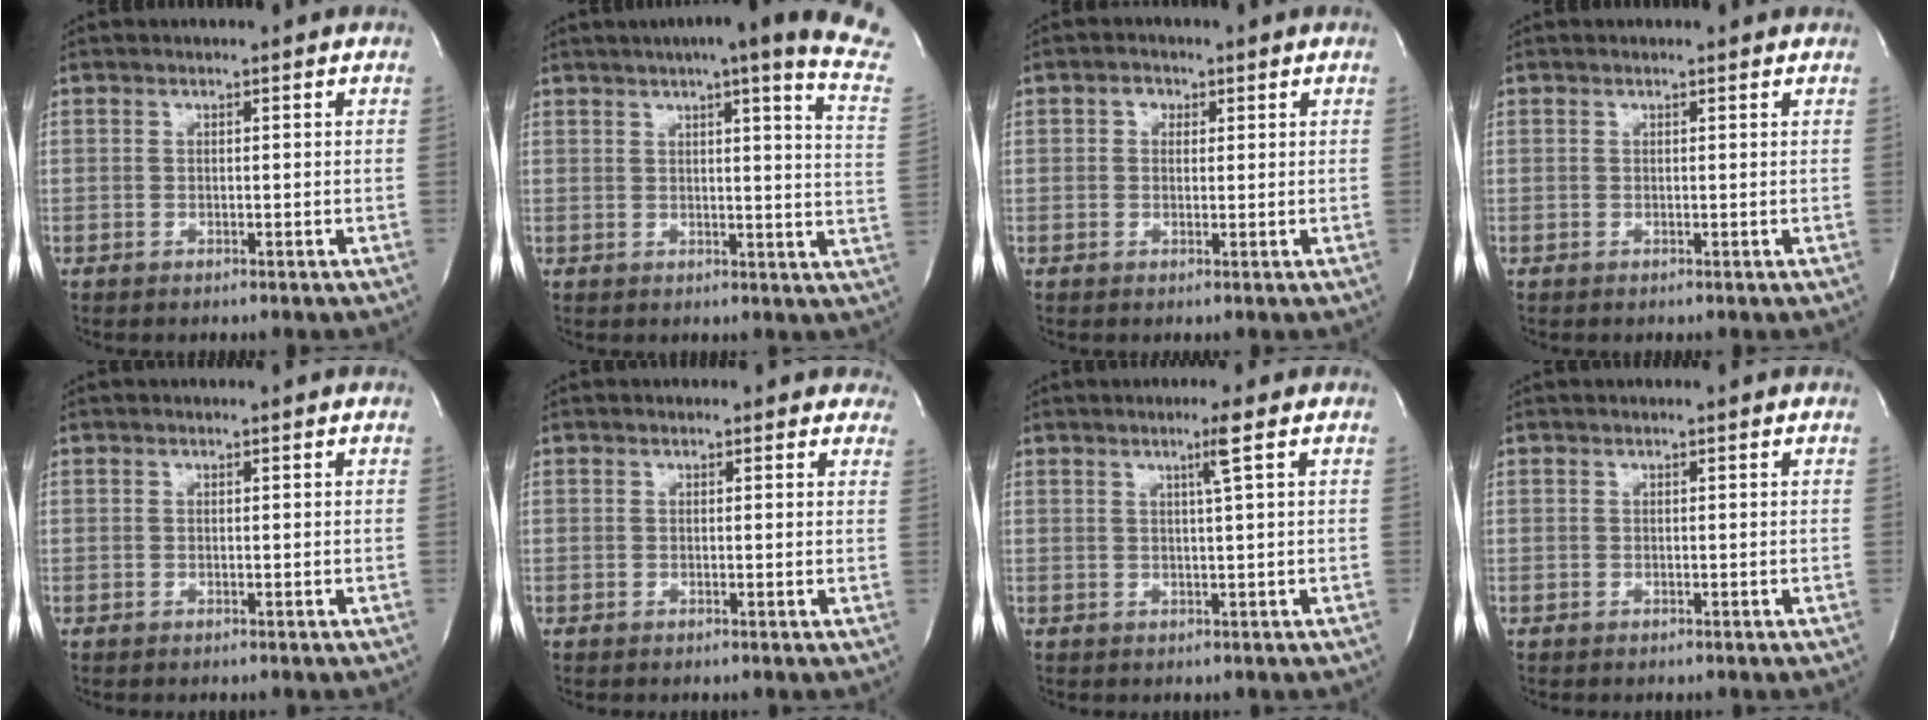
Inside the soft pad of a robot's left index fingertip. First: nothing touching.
{"total": 19.3, "force": [15.0, 0.4, 12.1], "torque": [-0.161, -0.034, 0.158]}
{"total": 1.9, "force": [0.7, 1.5, 0.9], "torque": [-0.016, 0.005, 0.008]}
{"total": 0.9, "force": [0.9, 0.3, 0.0], "torque": [-0.013, 0.006, 0.007]}
{"total": 0.0}
{"total": 3.1, "force": [2.6, 1.7, 0.1], "torque": [0.020, -0.008, 0.005]}
{"total": 2.6, "force": [1.1, -0.9, 2.2], "torque": [-0.043, -0.007, 0.023]}
{"total": 0.0}